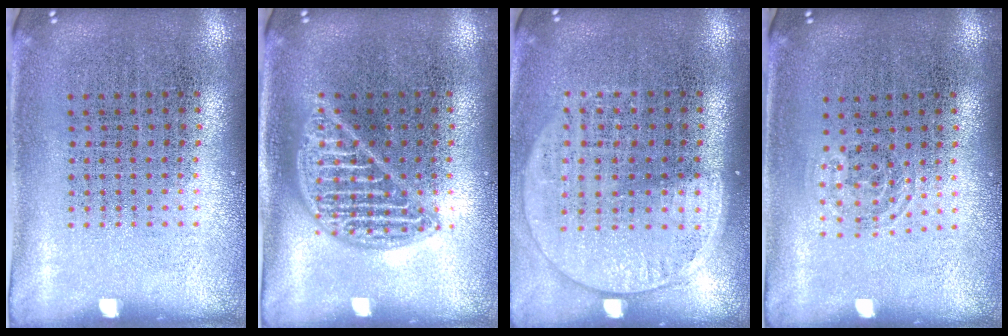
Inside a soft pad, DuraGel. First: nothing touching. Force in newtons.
{"total": 2.2, "press": 2.2, "slide": 0.2}
{"total": 1.5, "press": 1.4, "slide": 0.7}
{"total": 0.7, "press": 0.5, "slide": 0.5}